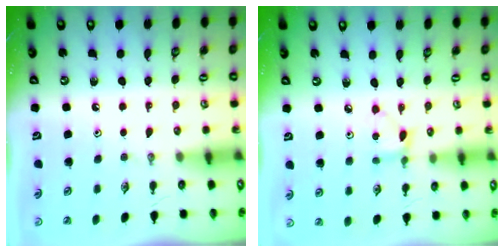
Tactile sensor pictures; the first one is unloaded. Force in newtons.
{"total": 3.3, "press": 3.3, "slide": 0.4}